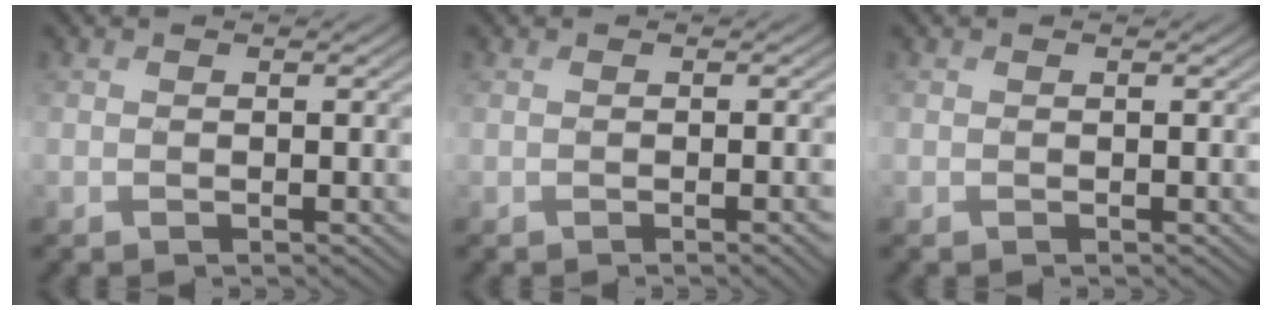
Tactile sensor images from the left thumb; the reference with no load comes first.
{"total": 1.8, "force": [-0.6, 0.3, 1.7], "torque": [-0.021, 0.001, -0.010]}
{"total": 0.0}